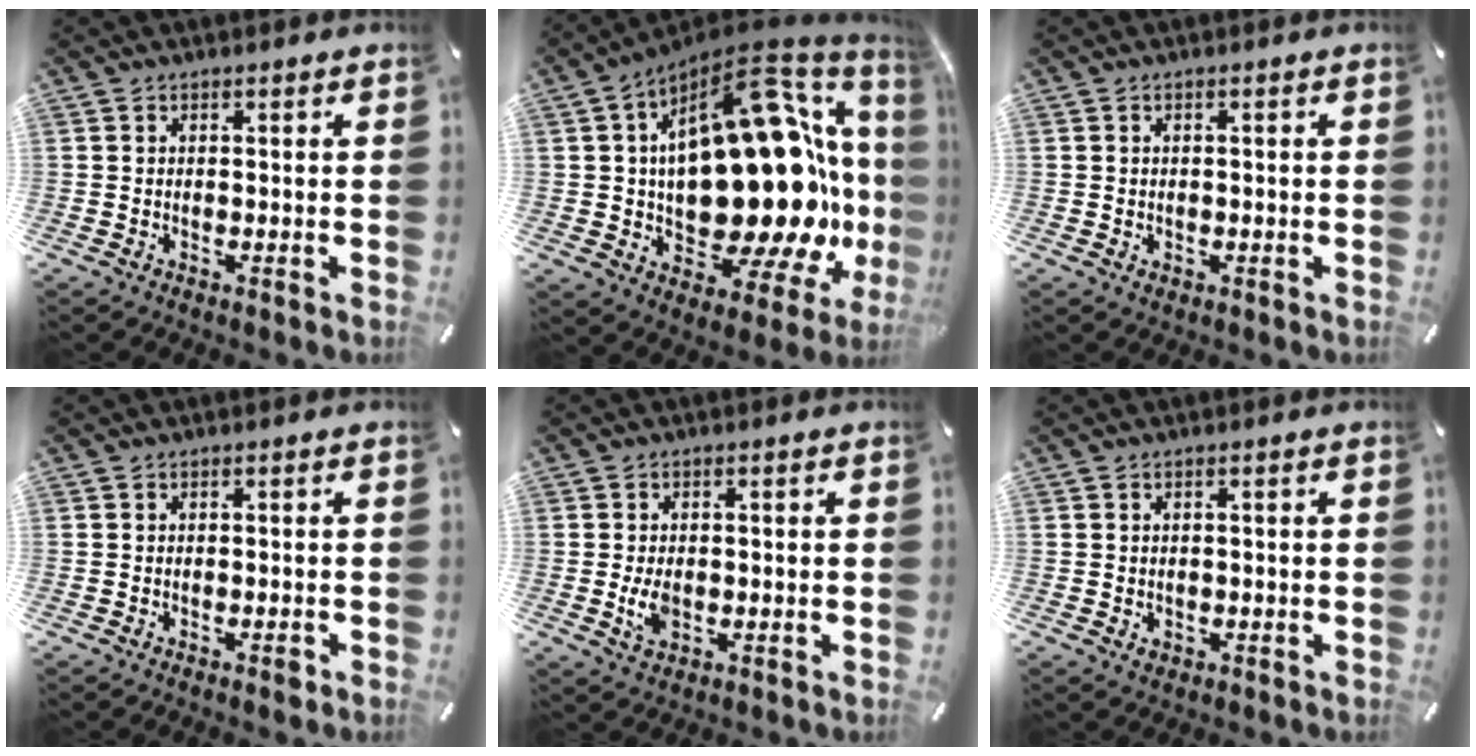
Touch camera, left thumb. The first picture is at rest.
{"total": 34.3, "force": [1.0, 17.4, 29.6], "torque": [-0.440, -0.075, 0.052]}
{"total": 1.0, "force": [-0.2, 0.8, 0.6], "torque": [-0.011, 0.003, -0.005]}
{"total": 1.4, "force": [-0.7, 0.5, 1.1], "torque": [-0.018, 0.002, -0.013]}
{"total": 4.7, "force": [-0.7, 3.0, 3.5], "torque": [-0.088, -0.005, -0.017]}
{"total": 1.6, "force": [-0.4, 1.4, 0.7], "torque": [-0.015, 0.005, -0.008]}